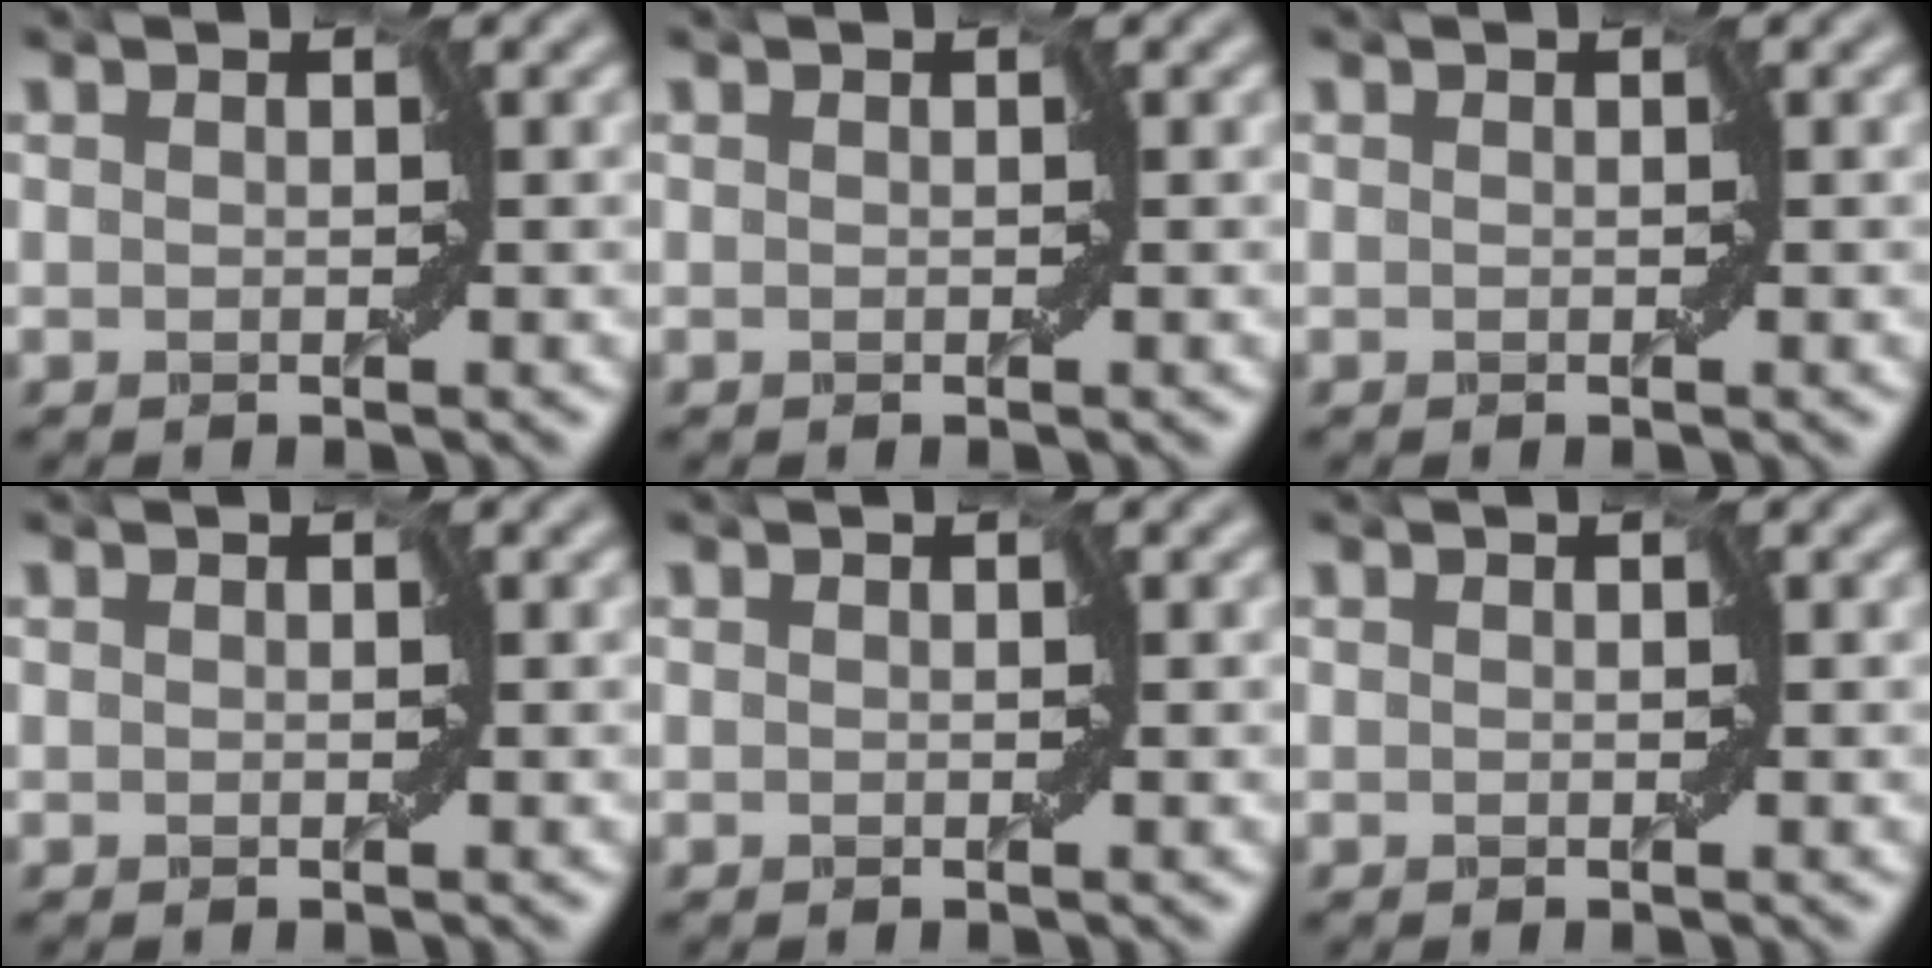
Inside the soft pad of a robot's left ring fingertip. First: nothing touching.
{"total": 0.0}
{"total": 0.0}
{"total": 0.0}
{"total": 0.0}
{"total": 0.0}